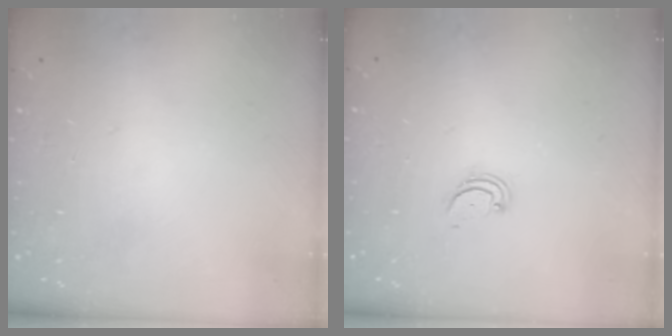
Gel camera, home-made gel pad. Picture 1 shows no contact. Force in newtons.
{"total": 2.6, "press": 2.5, "slide": 0.5}